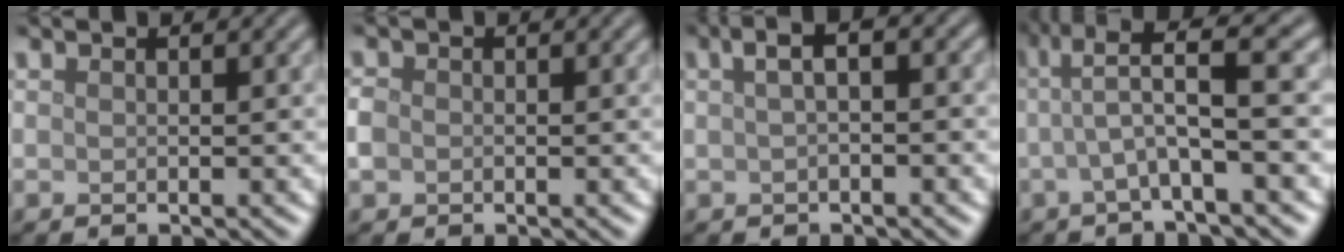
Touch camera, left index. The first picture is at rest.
{"total": 1.4, "force": [-0.2, 1.2, 0.6], "torque": [-0.009, 0.000, -0.011]}
{"total": 2.5, "force": [0.5, 0.8, 2.4], "torque": [-0.040, 0.012, 0.006]}
{"total": 5.7, "force": [0.9, 0.9, 5.6], "torque": [-0.103, 0.017, 0.010]}